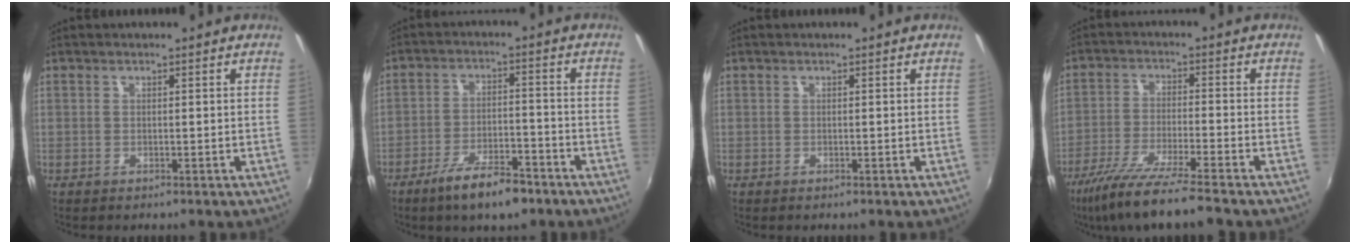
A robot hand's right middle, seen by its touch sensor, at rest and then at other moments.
{"total": 9.6, "force": [-6.8, 2.8, 6.1], "torque": [-0.126, -0.004, -0.111]}
{"total": 0.0}
{"total": 13.0, "force": [-10.6, -0.1, 7.5], "torque": [-0.162, -0.031, -0.189]}